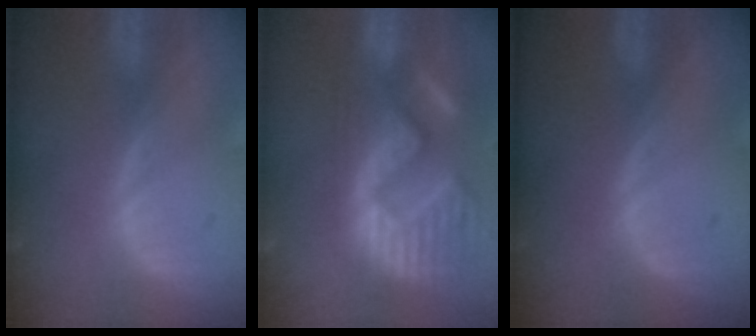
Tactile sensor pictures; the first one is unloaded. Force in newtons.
{"total": 15.3, "press": 12.7, "slide": 8.4}
{"total": 0.0}